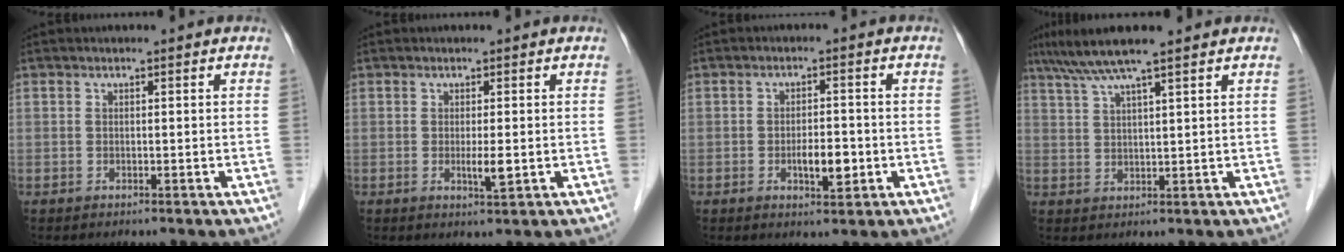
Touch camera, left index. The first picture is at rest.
{"total": 2.1, "force": [-0.2, 0.2, 2.1], "torque": [-0.039, -0.006, -0.002]}
{"total": 4.1, "force": [-1.2, 1.5, 3.7], "torque": [-0.062, 0.000, -0.015]}
{"total": 6.9, "force": [5.4, -0.6, 4.2], "torque": [-0.079, 0.028, 0.099]}